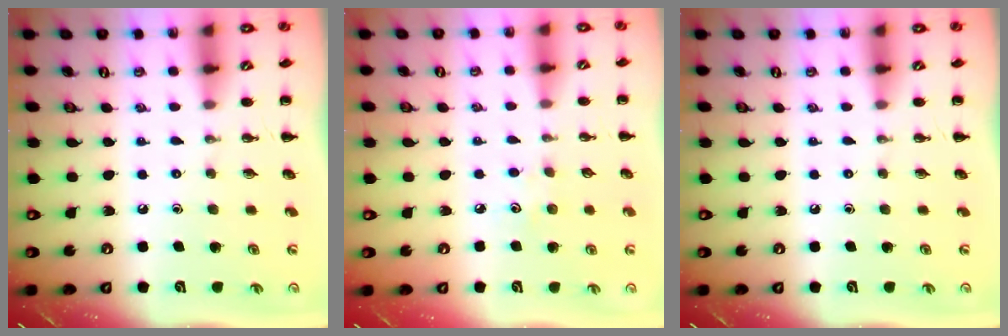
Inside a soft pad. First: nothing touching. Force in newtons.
{"total": 2.8, "press": 2.6, "slide": 0.8}
{"total": 0.0}